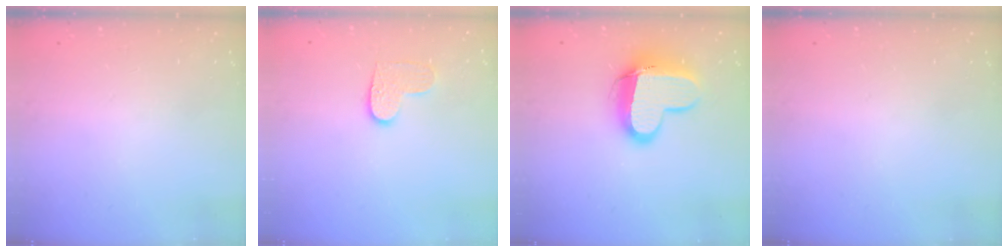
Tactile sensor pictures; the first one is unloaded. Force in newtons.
{"total": 6.4, "press": 6.4, "slide": 0.3}
{"total": 13.5, "press": 13.5, "slide": 1.4}
{"total": 0.0}